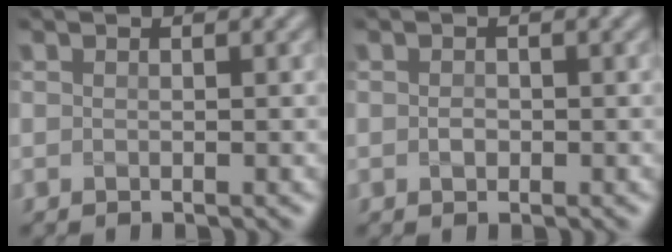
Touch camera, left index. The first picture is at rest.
{"total": 0.7, "force": [0.0, 0.6, 0.3], "torque": [-0.008, 0.002, -0.001]}